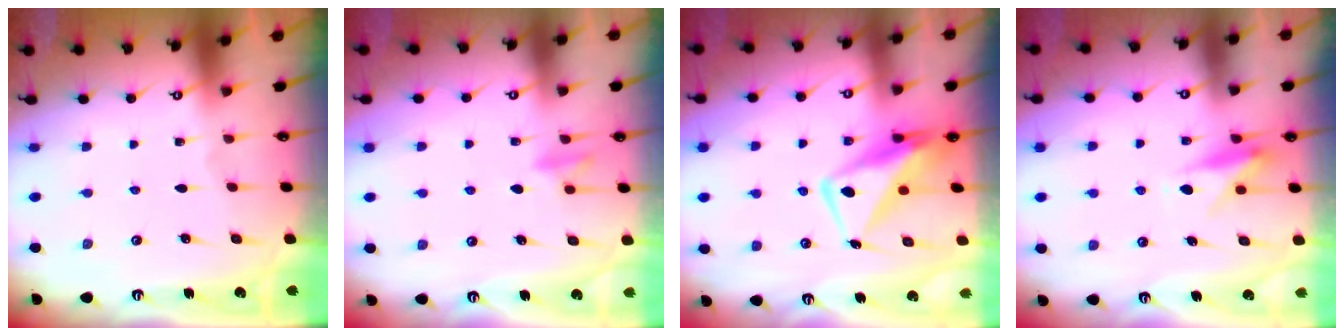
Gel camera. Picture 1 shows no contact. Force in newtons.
{"total": 9.2, "press": 9.2, "slide": 0.8}
{"total": 11.1, "press": 11.0, "slide": 1.2}
{"total": 9.5, "press": 9.5, "slide": 0.4}